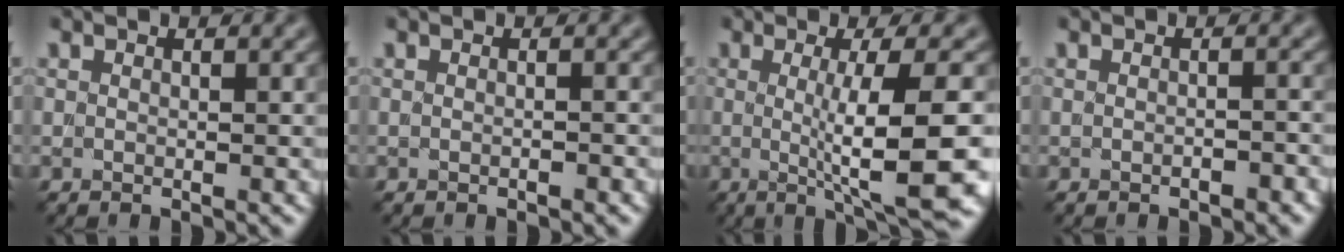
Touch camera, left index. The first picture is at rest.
{"total": 0.8, "force": [-0.2, 0.3, 0.8], "torque": [-0.004, -0.002, -0.004]}
{"total": 9.5, "force": [-0.9, 1.7, 9.3], "torque": [-0.124, -0.010, -0.007]}
{"total": 1.3, "force": [-0.7, 0.4, 1.0], "torque": [-0.013, 0.001, -0.011]}